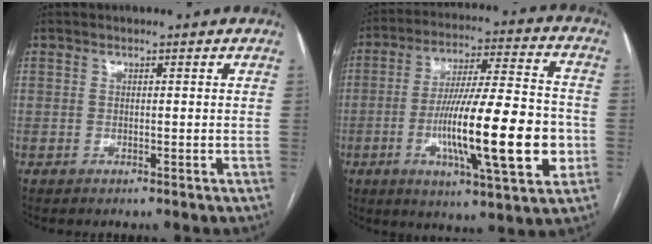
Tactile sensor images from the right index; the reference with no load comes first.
{"total": 20.0, "force": [-4.5, 2.5, 19.4], "torque": [-0.311, -0.003, -0.068]}